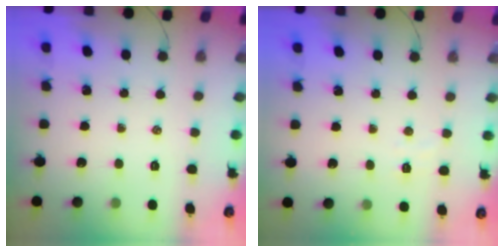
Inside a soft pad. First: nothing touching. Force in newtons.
{"total": 2.5, "press": 2.4, "slide": 0.8}